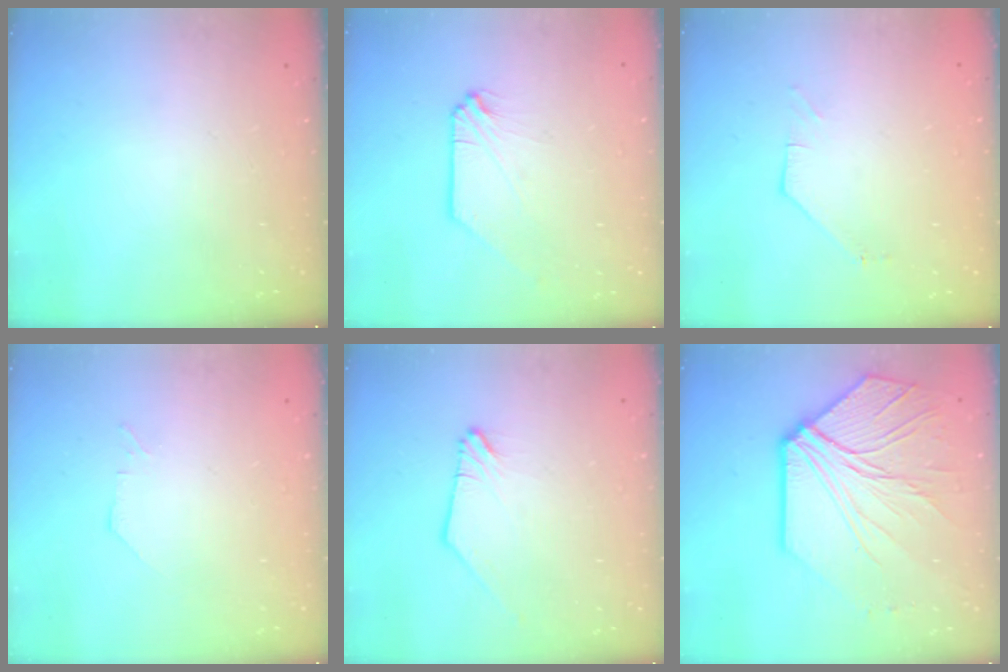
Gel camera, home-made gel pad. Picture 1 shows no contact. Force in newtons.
{"total": 0.0}
{"total": 1.3, "press": 1.3, "slide": 0.2}
{"total": 0.0}
{"total": 0.0}
{"total": 13.5, "press": 13.4, "slide": 1.8}